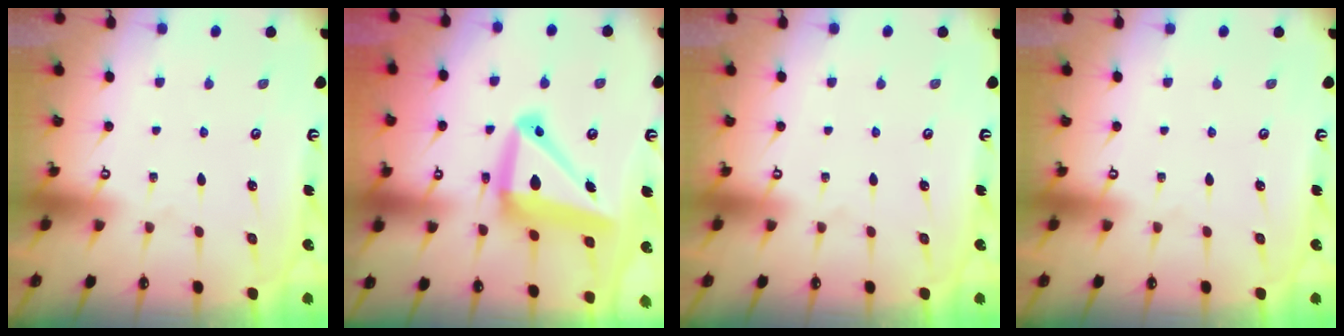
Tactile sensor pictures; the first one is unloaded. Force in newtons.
{"total": 16.0, "press": 15.8, "slide": 2.2}
{"total": 0.0}
{"total": 0.0}